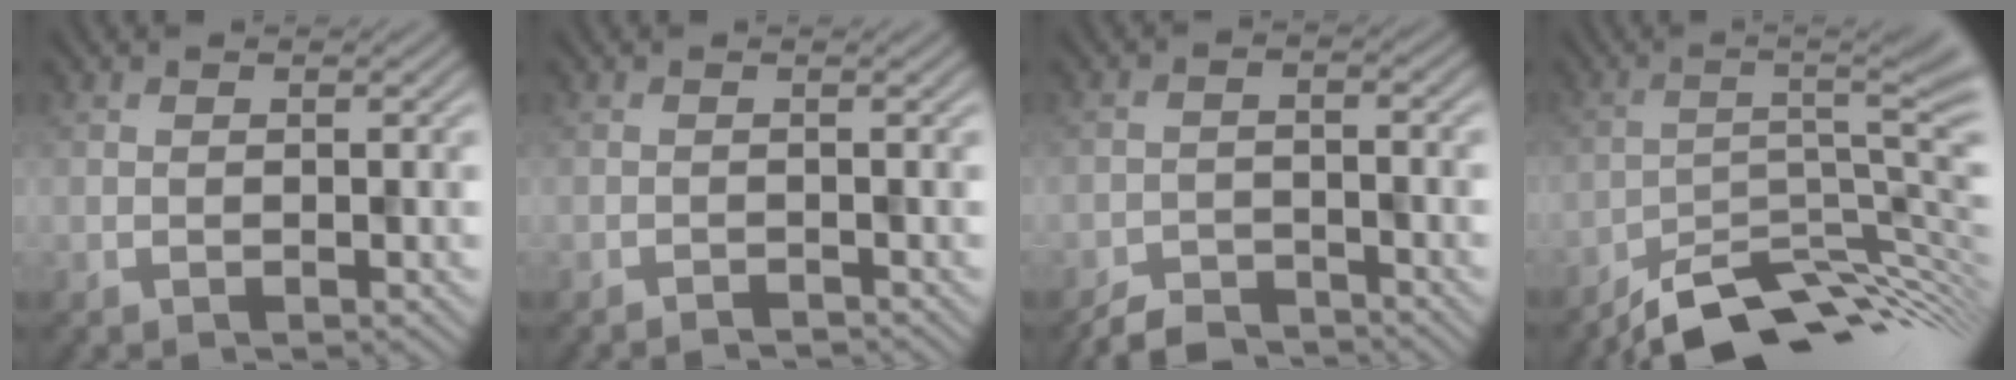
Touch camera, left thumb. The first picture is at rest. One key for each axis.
{"total": 1.1, "fx": -0.9, "fy": 0.1, "fz": 0.6, "tx": -0.004, "ty": -0.001, "tz": -0.017}
{"total": 4.4, "fx": -4.0, "fy": 1.1, "fz": 1.2, "tx": -0.022, "ty": -0.002, "tz": -0.080}
{"total": 11.5, "fx": -7.2, "fy": 2.3, "fz": 8.7, "tx": -0.122, "ty": 0.005, "tz": -0.121}